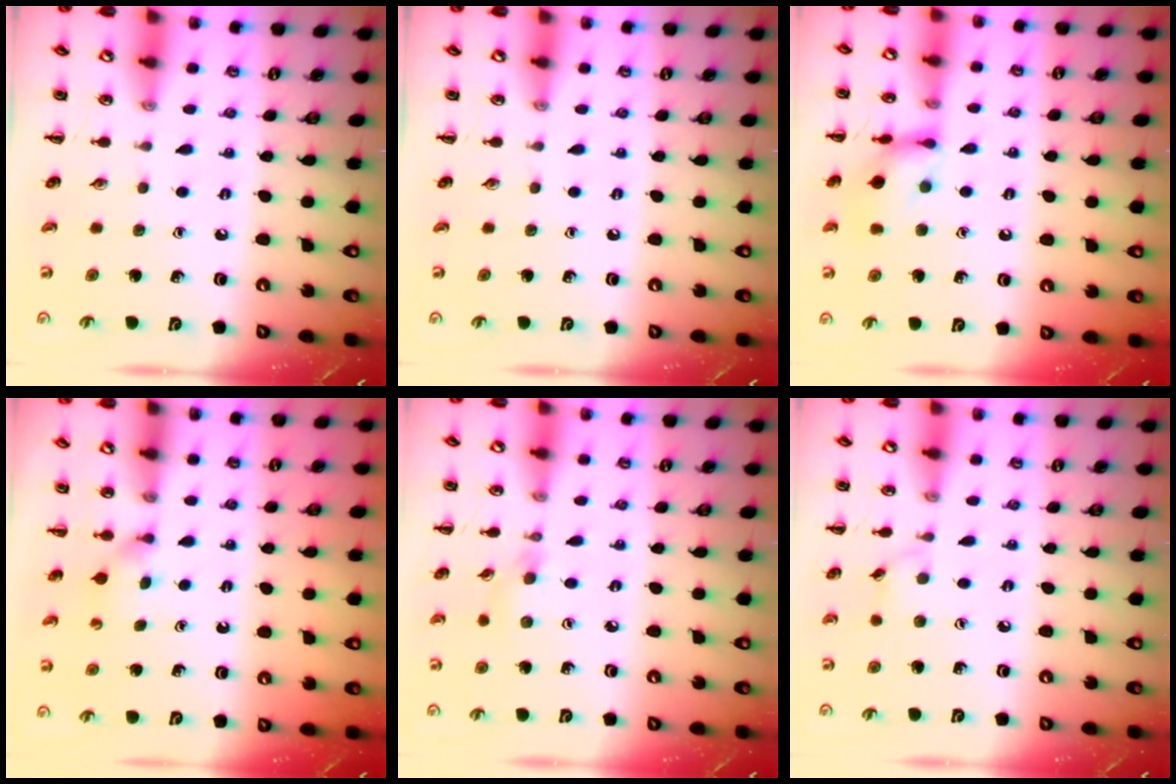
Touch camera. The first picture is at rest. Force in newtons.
{"total": 0.0}
{"total": 12.3, "press": 12.2, "slide": 1.0}
{"total": 2.5, "press": 2.3, "slide": 1.0}
{"total": 4.4, "press": 4.1, "slide": 1.7}
{"total": 3.4, "press": 3.3, "slide": 0.9}